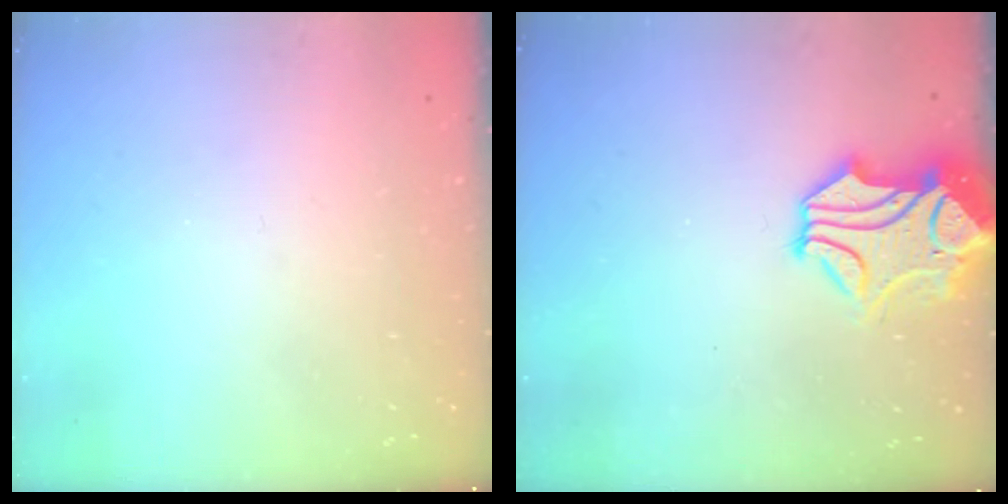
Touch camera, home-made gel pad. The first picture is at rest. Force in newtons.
{"total": 2.4, "press": 2.0, "slide": 1.3}